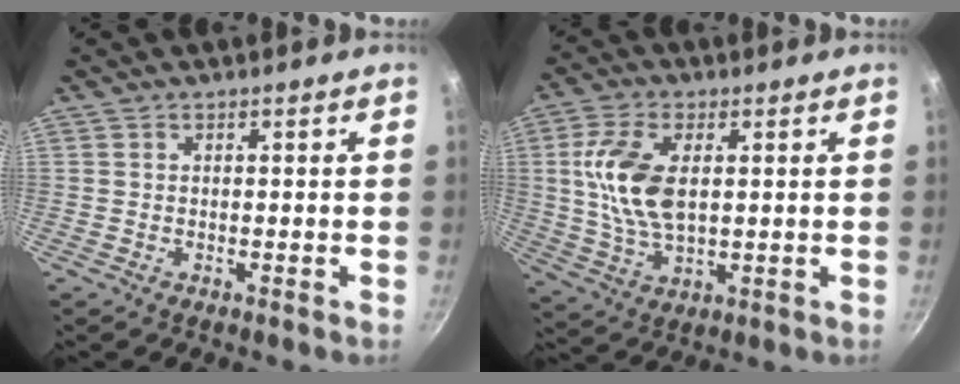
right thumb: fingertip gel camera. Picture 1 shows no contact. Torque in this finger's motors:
{"motor_torque": [0.18, 0.18, 1.32, 0.16, 0.48]}